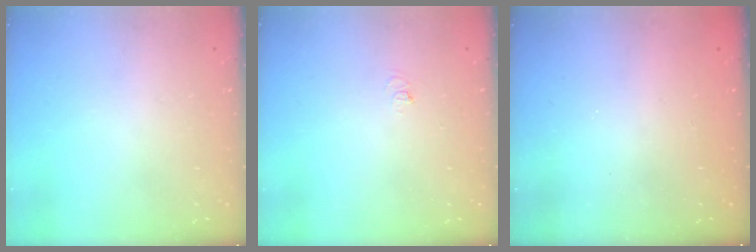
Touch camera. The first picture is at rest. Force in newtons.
{"total": 2.8, "press": 2.8, "slide": 0.3}
{"total": 2.5, "press": 2.3, "slide": 0.8}